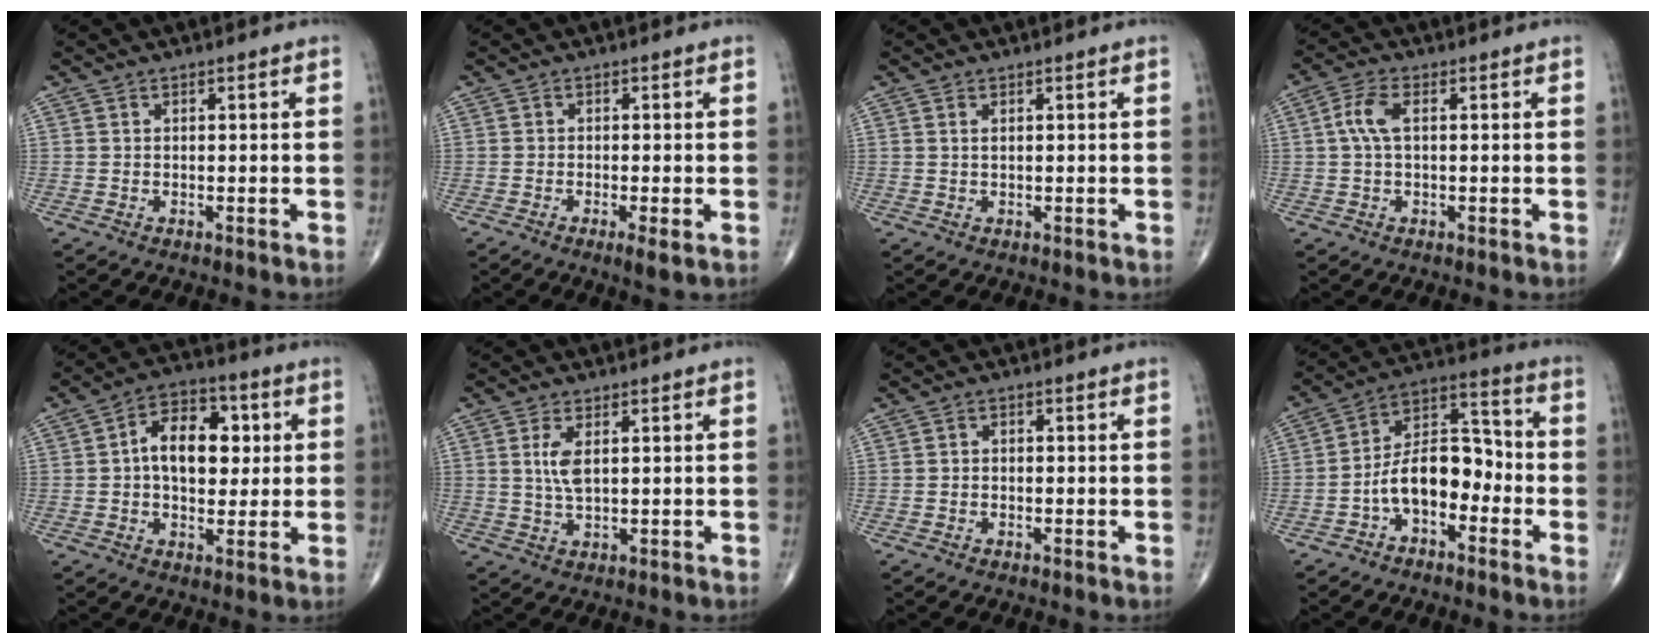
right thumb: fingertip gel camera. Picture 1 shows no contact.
{"total": 2.6, "force": [-1.0, 0.4, 2.4], "torque": [-0.049, -0.009, -0.020]}
{"total": 0.7, "force": [0.3, 0.3, 0.6], "torque": [-0.015, 0.004, 0.007]}
{"total": 4.6, "force": [0.7, 2.2, 4.0], "torque": [-0.101, 0.014, 0.010]}
{"total": 12.5, "force": [1.7, 7.9, 9.5], "torque": [-0.116, 0.014, 0.020]}
{"total": 4.3, "force": [1.1, 1.8, 3.8], "torque": [-0.084, -0.005, 0.025]}
{"total": 0.9, "force": [-0.3, 0.7, 0.5], "torque": [-0.002, 0.002, -0.010]}
{"total": 12.2, "force": [-4.0, 7.1, 9.1], "torque": [-0.131, 0.061, -0.080]}